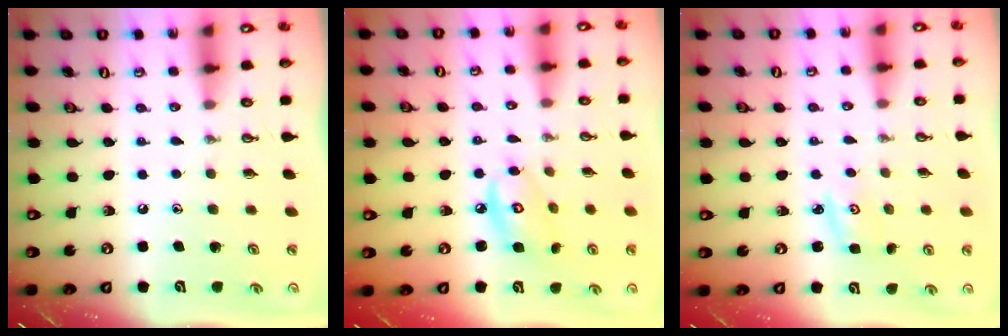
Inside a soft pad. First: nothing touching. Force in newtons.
{"total": 8.1, "press": 8.1, "slide": 0.5}
{"total": 2.9, "press": 2.8, "slide": 0.4}